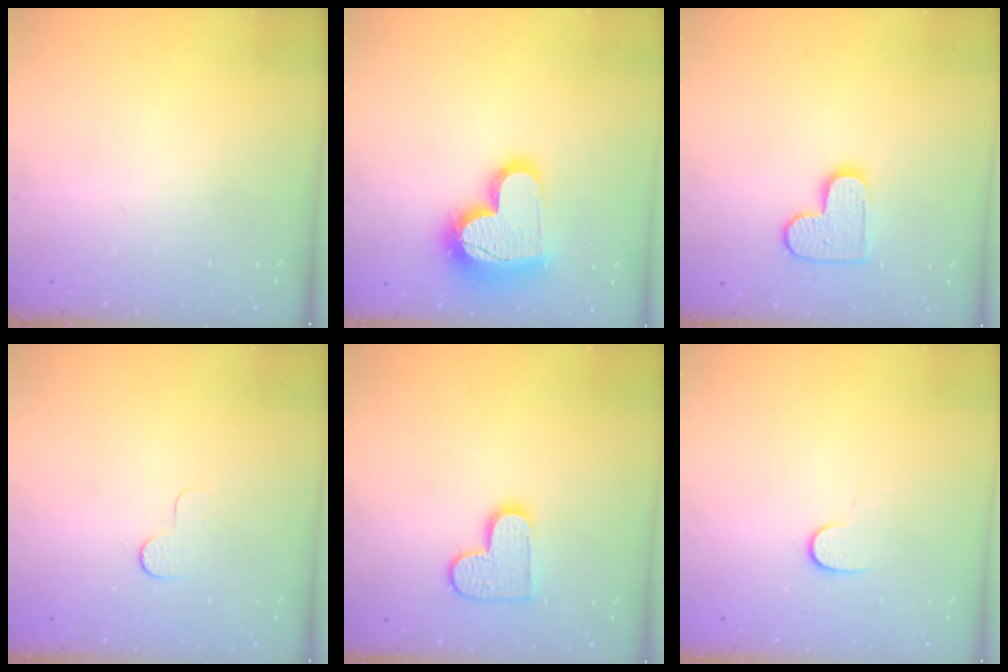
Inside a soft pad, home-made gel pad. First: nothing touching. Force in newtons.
{"total": 18.5, "press": 18.4, "slide": 1.6}
{"total": 10.6, "press": 10.6, "slide": 0.7}
{"total": 3.9, "press": 3.9, "slide": 0.3}
{"total": 10.5, "press": 10.5, "slide": 0.5}
{"total": 6.8, "press": 6.7, "slide": 1.0}